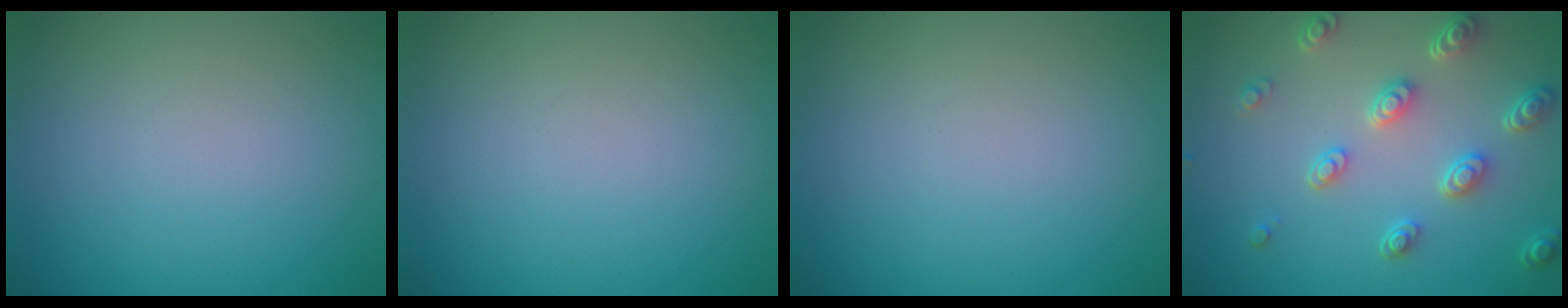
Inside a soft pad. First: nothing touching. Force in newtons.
{"total": 0.0}
{"total": 0.0}
{"total": 4.6, "press": 3.6, "slide": 2.8}